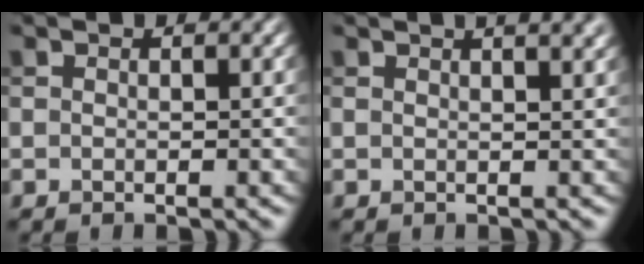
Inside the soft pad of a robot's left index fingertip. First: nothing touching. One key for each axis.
{"total": 5.3, "fx": 3.1, "fy": 2.2, "fz": 3.6, "tx": -0.012, "ty": 0.032, "tz": 0.006}